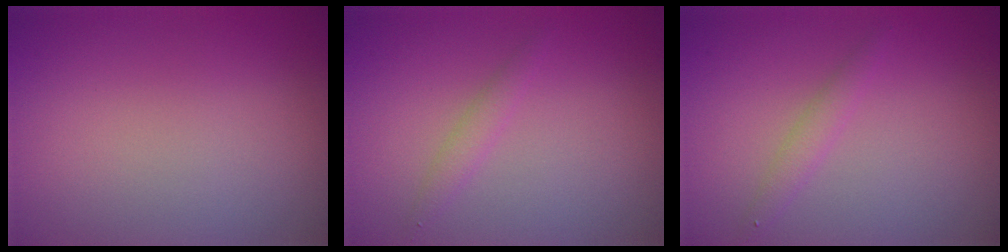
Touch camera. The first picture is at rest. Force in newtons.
{"total": 1.5, "press": 1.5, "slide": 0.1}
{"total": 1.3, "press": 1.3, "slide": 0.0}